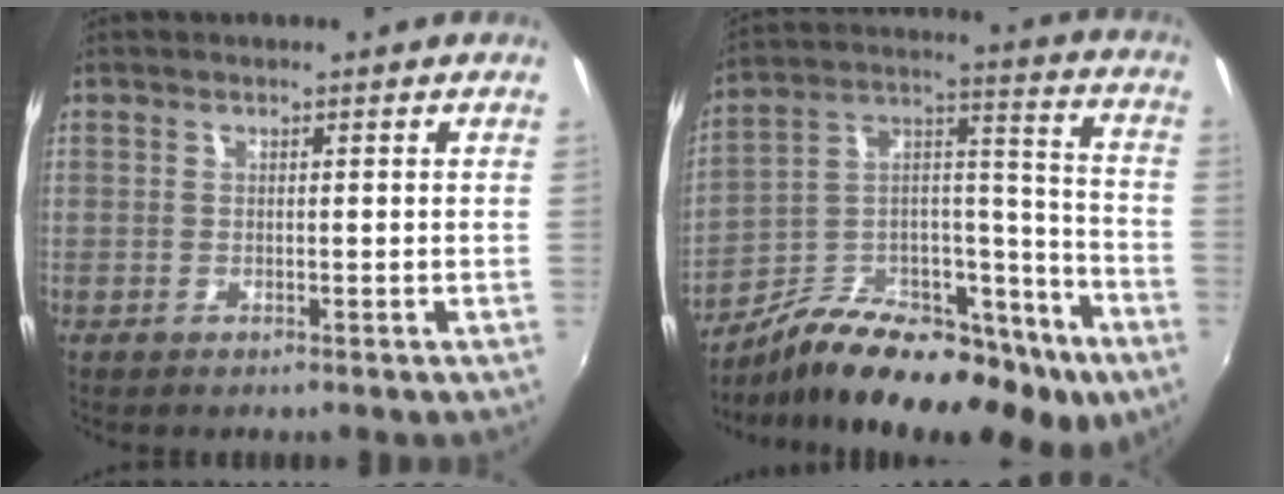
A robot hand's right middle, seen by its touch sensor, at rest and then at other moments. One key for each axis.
{"total": 25.4, "fx": -16.1, "fy": 10.6, "fz": 16.5, "tx": -0.269, "ty": 0.006, "tz": -0.252}